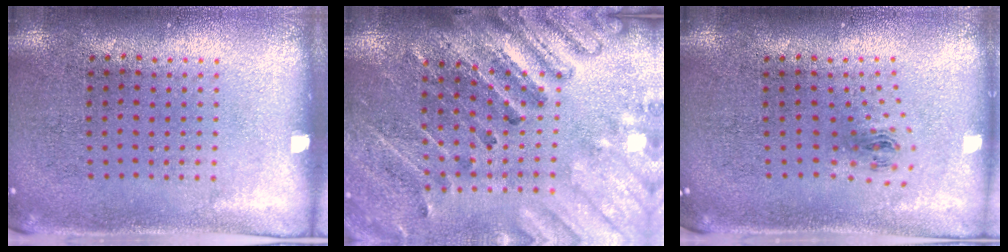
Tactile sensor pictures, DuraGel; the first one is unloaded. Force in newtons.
{"total": 2.6, "press": 2.6, "slide": 0.2}
{"total": 1.0, "press": 0.4, "slide": 0.9}